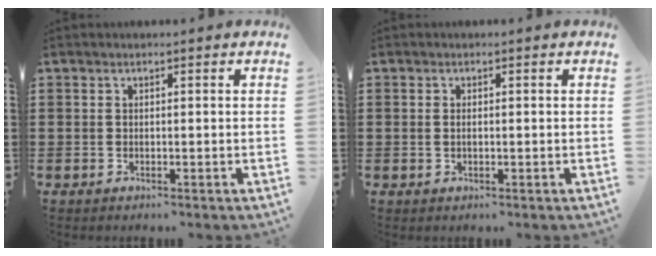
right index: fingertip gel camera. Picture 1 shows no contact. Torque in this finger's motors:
{"motor_torque": [1.15, 0.99, 0.03, -0.01]}